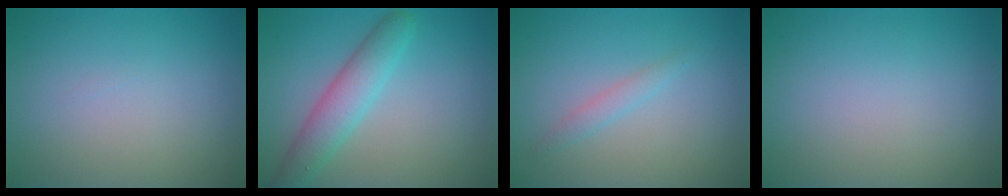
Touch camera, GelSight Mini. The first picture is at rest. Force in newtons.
{"total": 4.0, "press": 4.0, "slide": 0.2}
{"total": 1.2, "press": 1.2, "slide": 0.1}
{"total": 0.0}